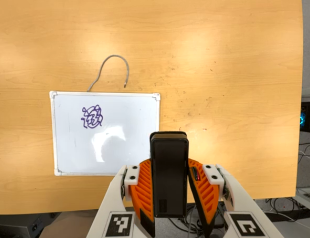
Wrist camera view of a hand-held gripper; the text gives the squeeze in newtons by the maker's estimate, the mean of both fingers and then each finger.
{"total": 5.3, "left": 4.3, "right": 6.2}